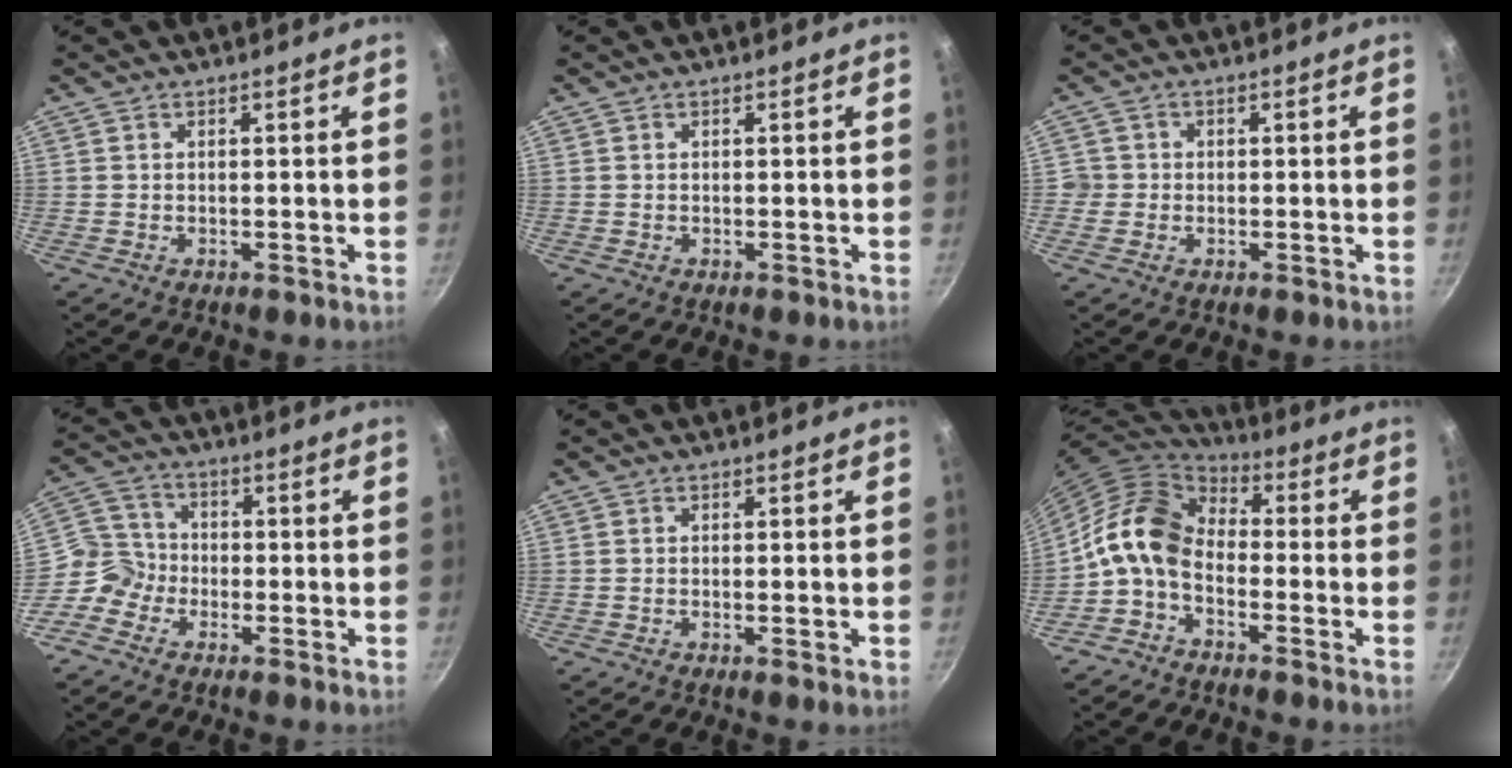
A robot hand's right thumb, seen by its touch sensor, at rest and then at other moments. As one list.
[{"total": 0.0}, {"total": 2.1, "force": [-0.4, 2.0, 0.3], "torque": [0.006, 0.008, -0.008]}, {"total": 6.3, "force": [-2.8, 5.3, 1.6], "torque": [-0.001, 0.031, -0.078]}, {"total": 1.0, "force": [-0.2, 0.1, 0.9], "torque": [-0.017, -0.003, -0.005]}, {"total": 12.2, "force": [-2.5, 8.3, 8.6], "torque": [-0.149, 0.050, -0.071]}]